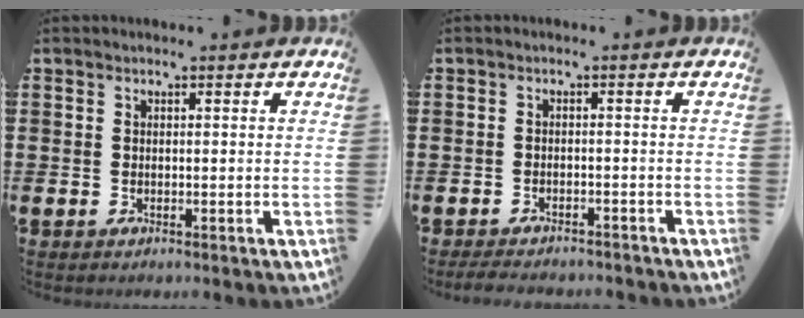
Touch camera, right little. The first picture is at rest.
{"total": 1.8, "force": [-1.7, 0.2, 0.3], "torque": [-0.009, 0.004, -0.036]}